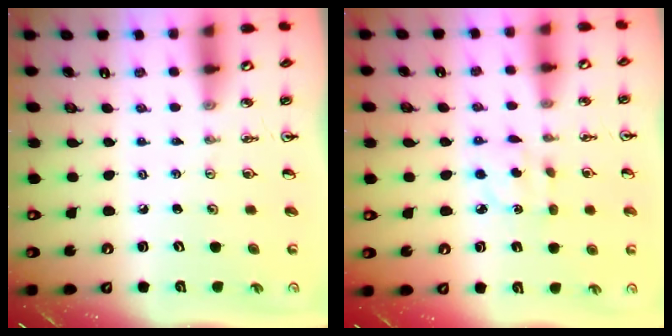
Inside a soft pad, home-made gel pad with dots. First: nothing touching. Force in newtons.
{"total": 2.6, "press": 2.6, "slide": 0.1}